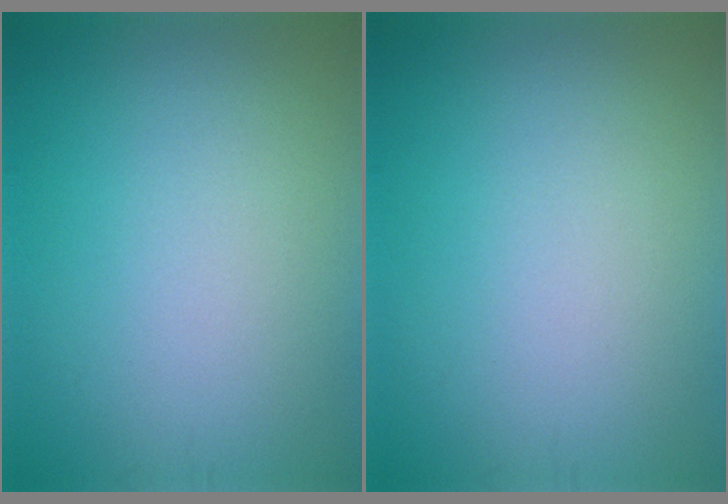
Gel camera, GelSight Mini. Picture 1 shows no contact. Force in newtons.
{"total": 0.0}